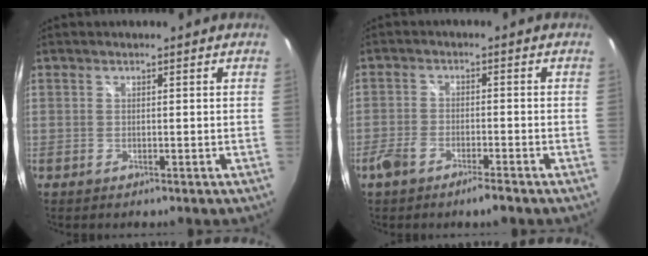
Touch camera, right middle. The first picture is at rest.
{"total": 5.4, "force": [-4.1, 1.3, 3.3], "torque": [-0.086, -0.008, -0.080]}